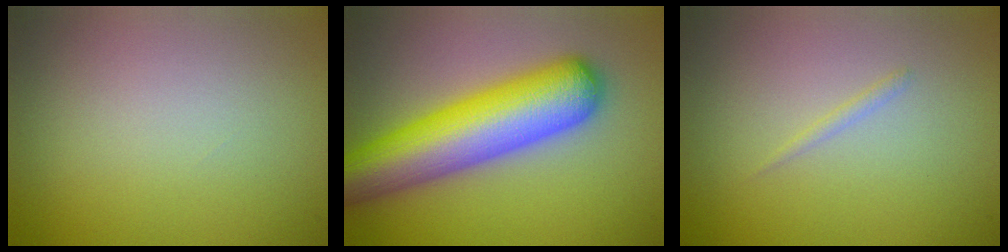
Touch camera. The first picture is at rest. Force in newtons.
{"total": 9.6, "press": 9.6, "slide": 0.4}
{"total": 0.6, "press": 0.6, "slide": 0.1}